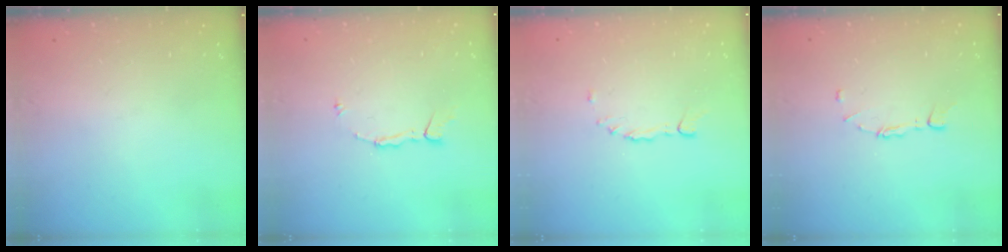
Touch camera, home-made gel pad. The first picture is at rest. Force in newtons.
{"total": 5.2, "press": 5.2, "slide": 0.6}
{"total": 2.3, "press": 2.2, "slide": 0.7}
{"total": 6.9, "press": 6.9, "slide": 0.5}